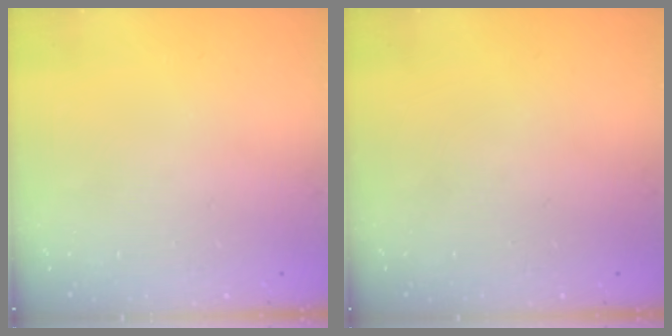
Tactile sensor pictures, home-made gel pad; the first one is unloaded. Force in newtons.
{"total": 0.0}